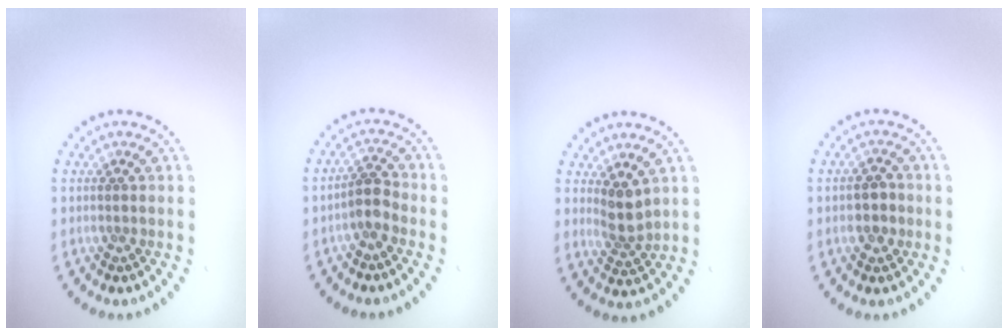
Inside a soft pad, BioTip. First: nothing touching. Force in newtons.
{"total": 1.9, "press": 1.5, "slide": 1.2}
{"total": 2.3, "press": 1.8, "slide": 1.4}
{"total": 2.1, "press": 2.0, "slide": 0.5}